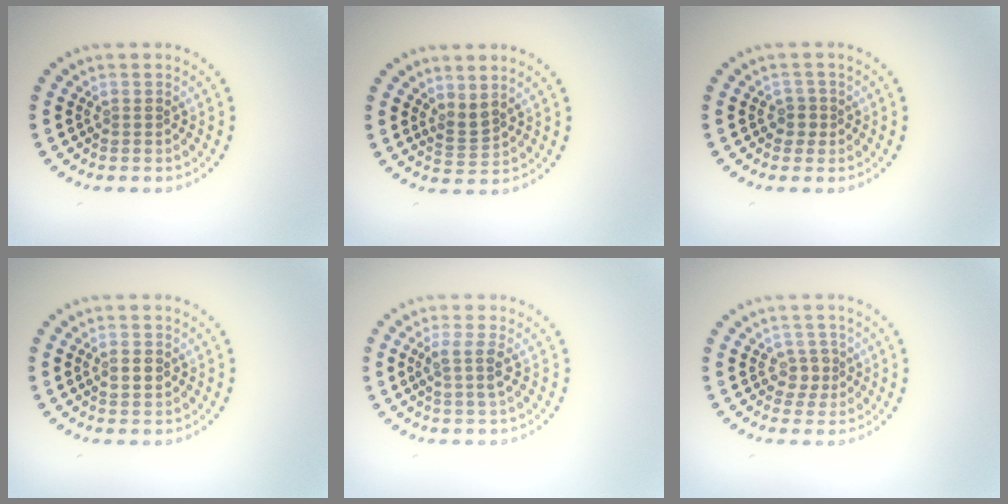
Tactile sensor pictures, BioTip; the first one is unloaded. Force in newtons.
{"total": 1.7, "press": 1.3, "slide": 1.2}
{"total": 1.3, "press": 1.1, "slide": 0.7}
{"total": 1.3, "press": 1.3, "slide": 0.1}
{"total": 1.9, "press": 1.5, "slide": 1.1}
{"total": 1.7, "press": 1.4, "slide": 0.9}